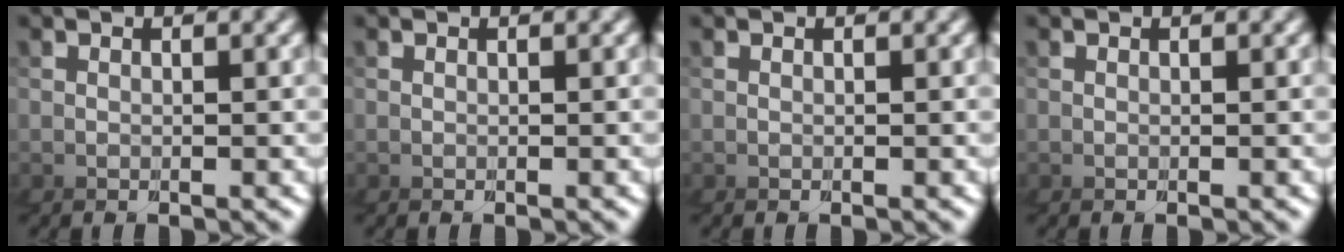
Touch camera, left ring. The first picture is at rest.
{"total": 0.0}
{"total": 0.0}
{"total": 0.0}